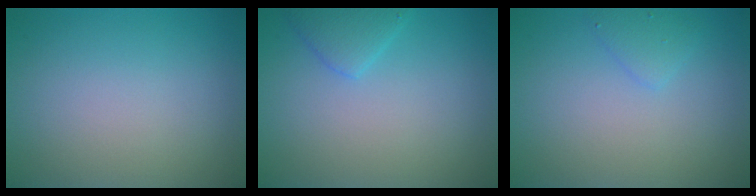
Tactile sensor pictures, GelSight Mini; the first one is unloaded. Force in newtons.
{"total": 2.1, "press": 2.1, "slide": 0.1}
{"total": 1.4, "press": 1.4, "slide": 0.1}